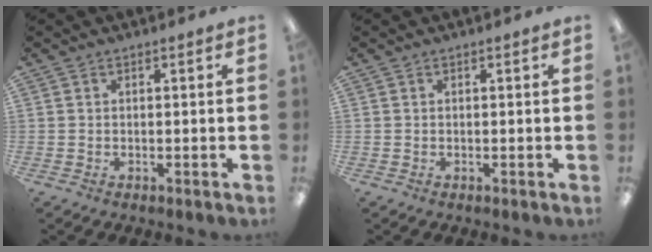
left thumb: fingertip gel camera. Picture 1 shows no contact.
{"total": 0.0}